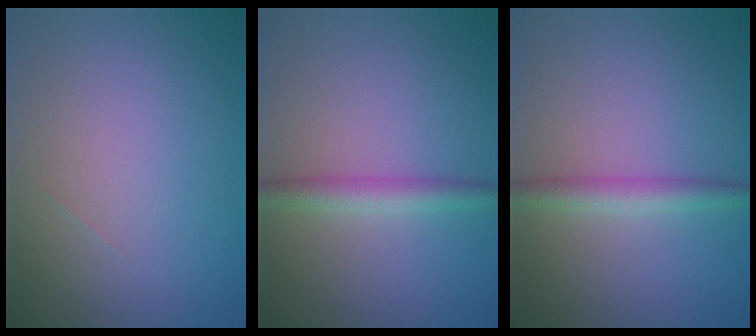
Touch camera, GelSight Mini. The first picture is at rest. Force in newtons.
{"total": 2.6, "press": 2.6, "slide": 0.1}
{"total": 2.5, "press": 2.5, "slide": 0.1}